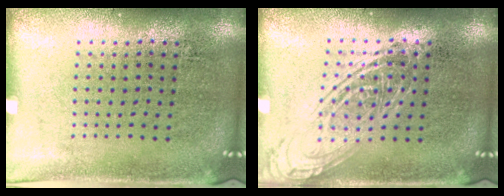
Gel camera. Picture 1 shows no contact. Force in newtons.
{"total": 2.5, "press": 2.4, "slide": 0.3}